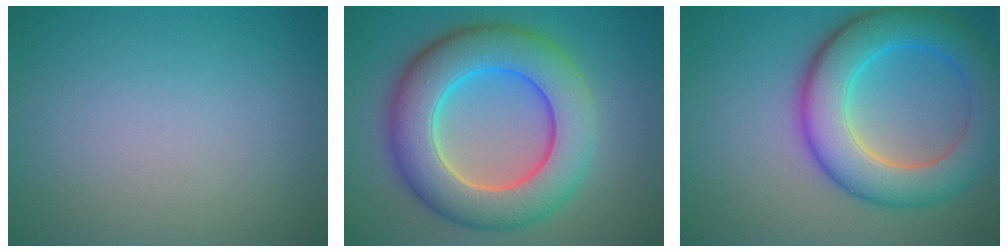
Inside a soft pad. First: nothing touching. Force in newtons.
{"total": 10.5, "press": 10.5, "slide": 0.3}
{"total": 8.5, "press": 8.5, "slide": 0.5}